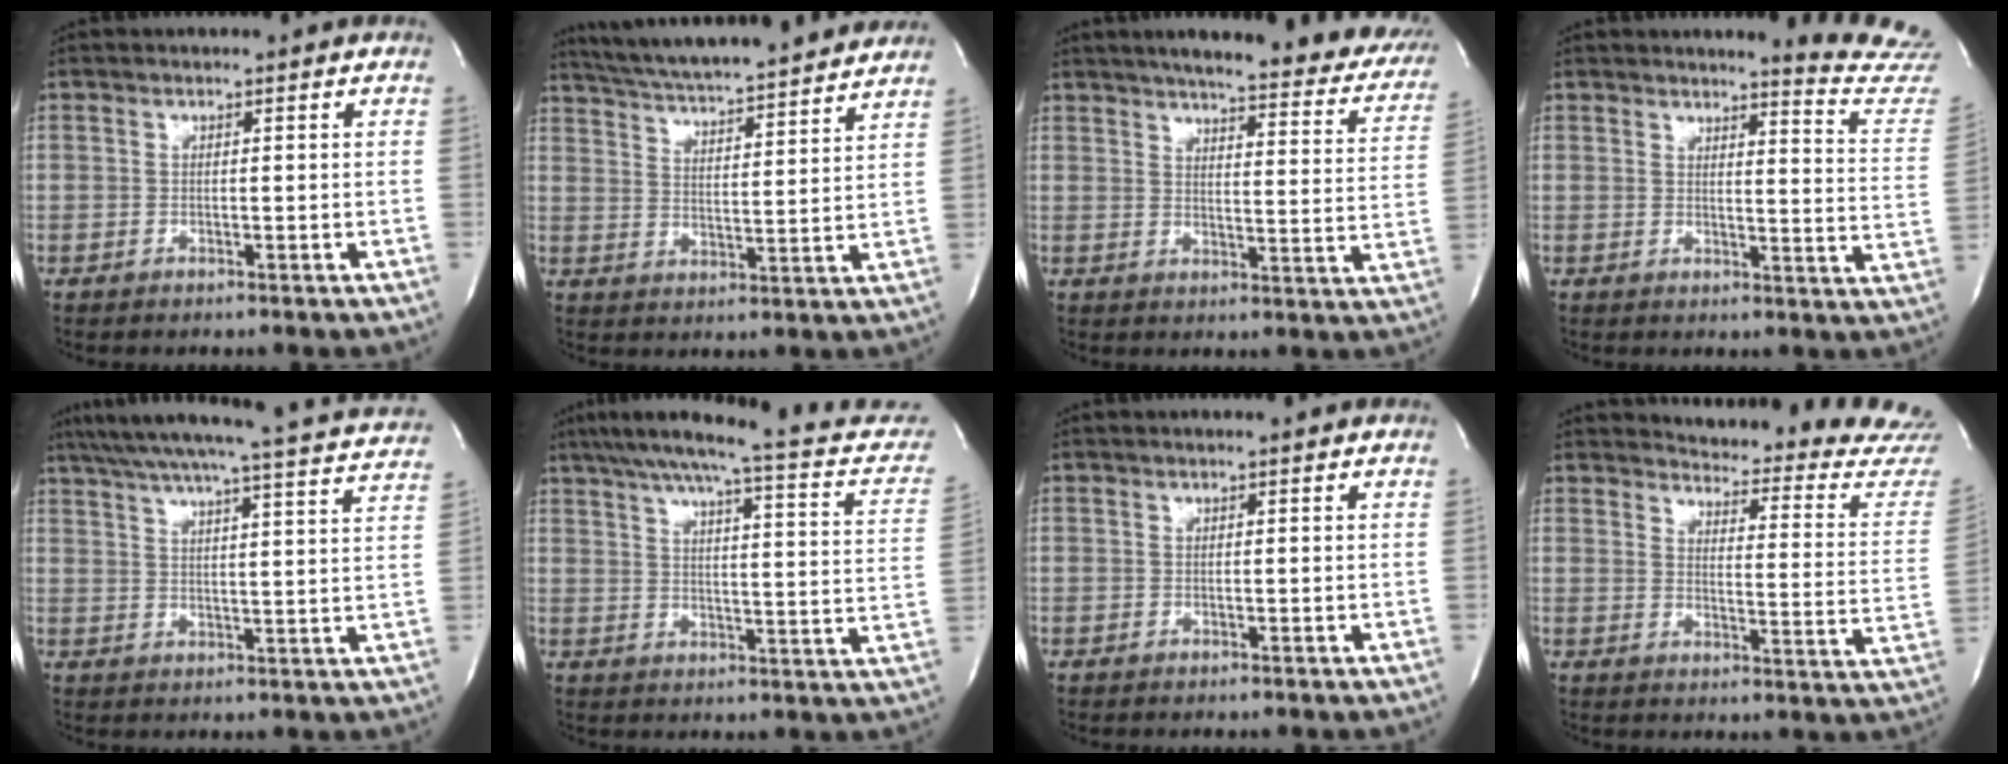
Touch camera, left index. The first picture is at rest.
{"total": 20.2, "force": [18.3, 1.5, 8.4], "torque": [-0.142, 0.007, 0.260]}
{"total": 25.1, "force": [21.0, 4.9, 12.8], "torque": [-0.171, -0.042, 0.233]}
{"total": 11.2, "force": [11.1, -1.3, 0.7], "torque": [0.003, -0.139, 0.094]}
{"total": 27.9, "force": [25.7, 0.7, 10.7], "torque": [-0.177, -0.044, 0.314]}
{"total": 20.7, "force": [17.7, 2.3, 10.5], "torque": [-0.150, -0.017, 0.210]}
{"total": 0.7, "force": [0.6, -0.1, 0.3], "torque": [-0.009, 0.002, 0.005]}
{"total": 19.9, "force": [19.7, 0.9, 3.0], "torque": [-0.033, -0.155, 0.201]}